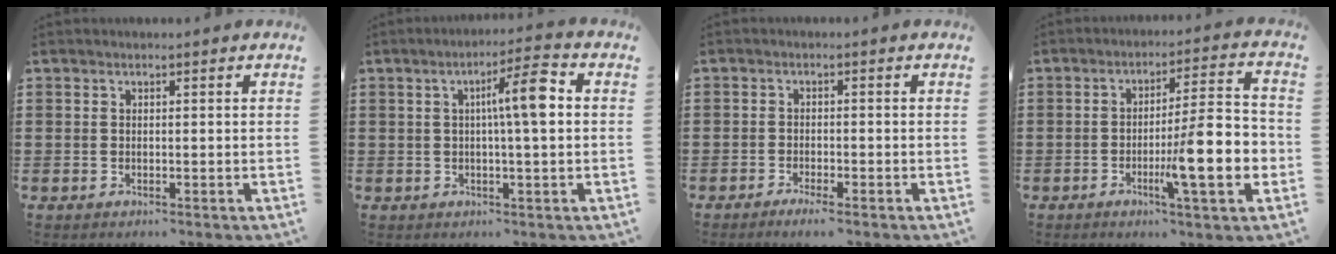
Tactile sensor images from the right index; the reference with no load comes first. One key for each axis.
{"total": 6.8, "fx": 0.9, "fy": 0.8, "fz": 6.7, "tx": -0.109, "ty": -0.002, "tz": 0.006}
{"total": 1.7, "fx": -1.5, "fy": -0.1, "fz": 0.8, "tx": -0.014, "ty": -0.003, "tz": -0.027}
{"total": 12.4, "fx": -3.3, "fy": 2.3, "fz": 11.7, "tx": -0.173, "ty": -0.009, "tz": -0.059}